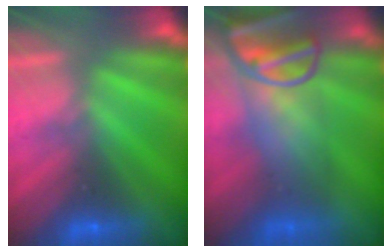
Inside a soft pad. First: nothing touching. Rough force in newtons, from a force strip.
{"total": 8.5}